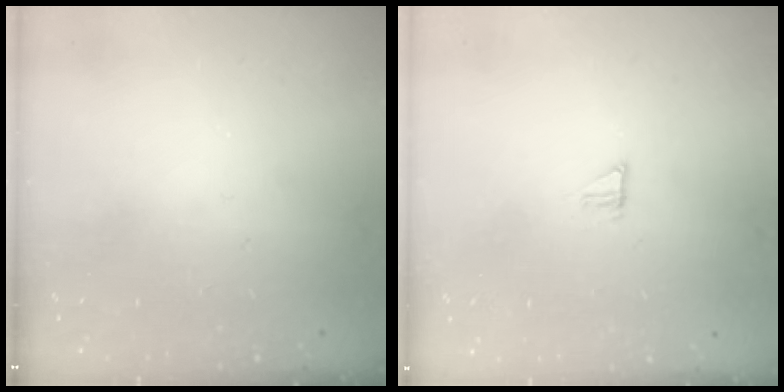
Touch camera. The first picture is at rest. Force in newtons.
{"total": 5.1, "press": 5.1, "slide": 0.4}